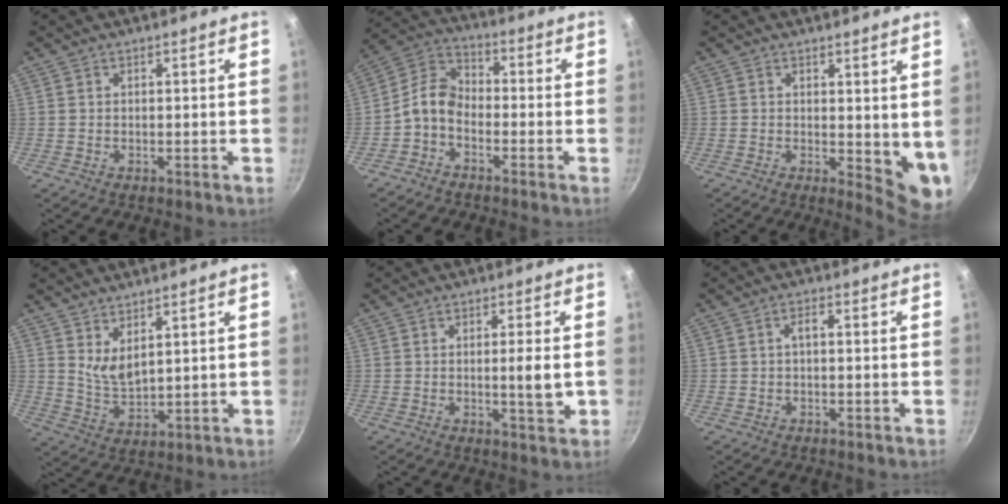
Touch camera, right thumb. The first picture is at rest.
{"total": 7.1, "force": [-2.8, 4.6, 4.7], "torque": [-0.093, 0.046, -0.073]}
{"total": 7.3, "force": [1.3, 3.4, 6.3], "torque": [-0.066, -0.023, 0.021]}
{"total": 5.3, "force": [3.4, 2.1, 3.5], "torque": [-0.057, -0.040, 0.071]}
{"total": 4.6, "force": [-0.2, 0.6, 4.6], "torque": [-0.078, -0.005, -0.004]}
{"total": 1.7, "force": [-0.1, 0.8, 1.5], "torque": [-0.032, 0.012, -0.004]}